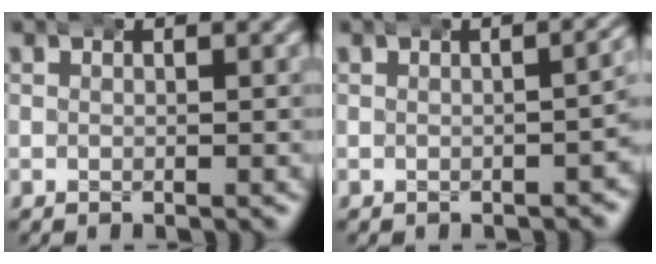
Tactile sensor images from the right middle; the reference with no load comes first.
{"total": 2.3, "force": [-0.5, 1.0, 1.9], "torque": [-0.018, 0.008, -0.007]}